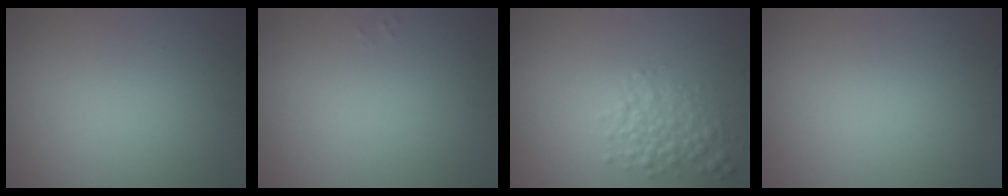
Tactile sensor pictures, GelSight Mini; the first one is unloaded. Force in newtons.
{"total": 0.0}
{"total": 2.8, "press": 2.8, "slide": 0.1}
{"total": 0.0}